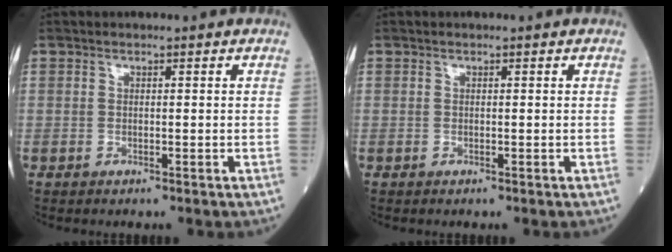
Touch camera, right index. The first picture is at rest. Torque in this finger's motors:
{"motor_torque": [0.00, 0.00, 0.00, 0.01]}